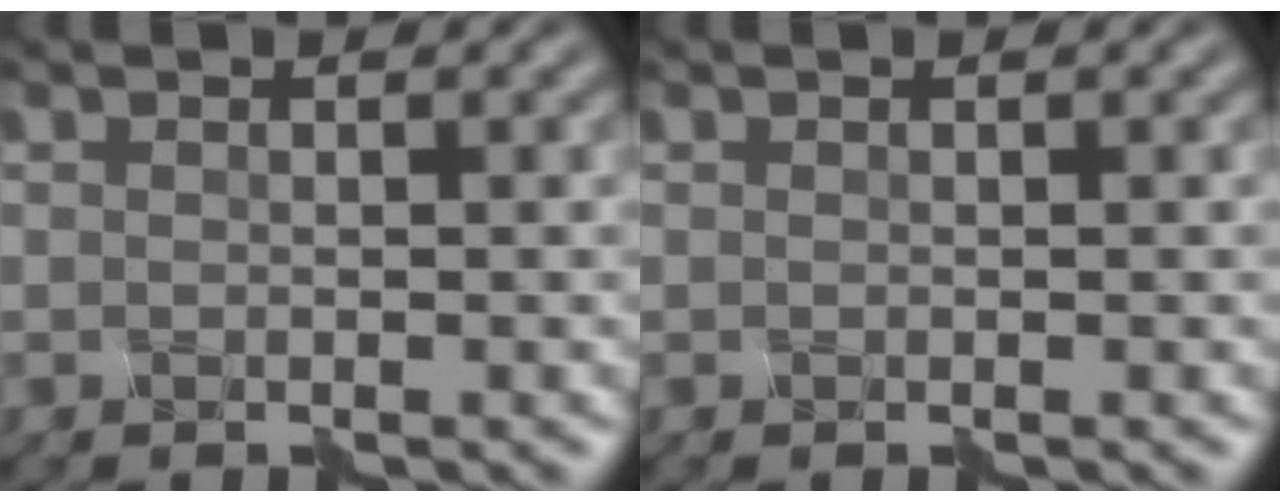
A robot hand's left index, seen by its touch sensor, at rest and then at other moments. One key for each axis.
{"total": 0.0}